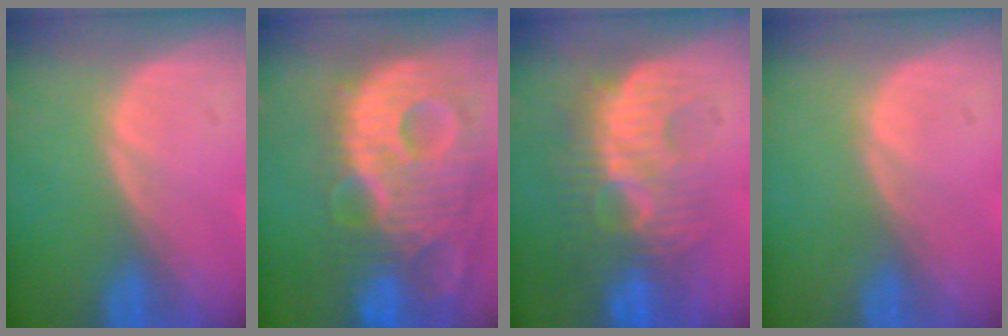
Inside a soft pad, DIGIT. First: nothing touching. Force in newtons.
{"total": 13.8, "press": 12.0, "slide": 6.8}
{"total": 9.0, "press": 8.9, "slide": 1.6}
{"total": 0.0}